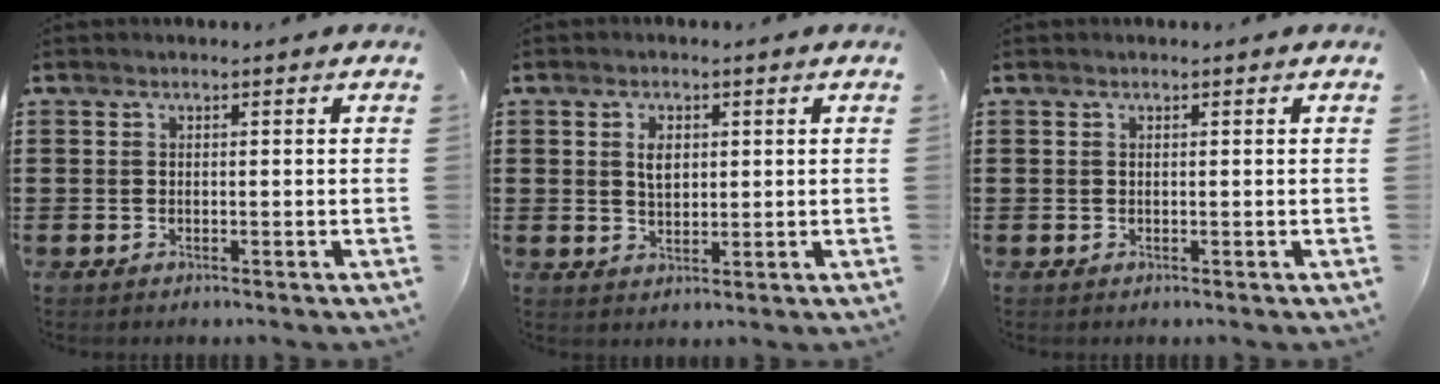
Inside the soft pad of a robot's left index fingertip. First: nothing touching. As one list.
[{"total": 3.0, "force": [0.9, 1.7, 2.2], "torque": [-0.041, 0.005, 0.013]}, {"total": 0.0}]